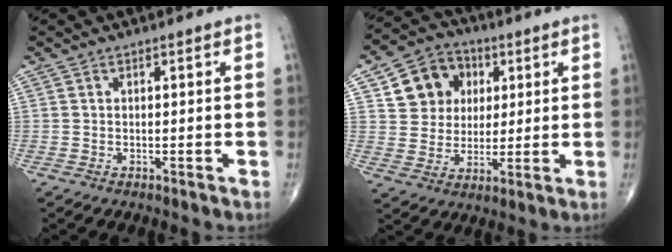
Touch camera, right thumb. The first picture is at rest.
{"total": 11.9, "force": [4.1, 10.1, 4.8], "torque": [-0.044, -0.001, 0.071]}